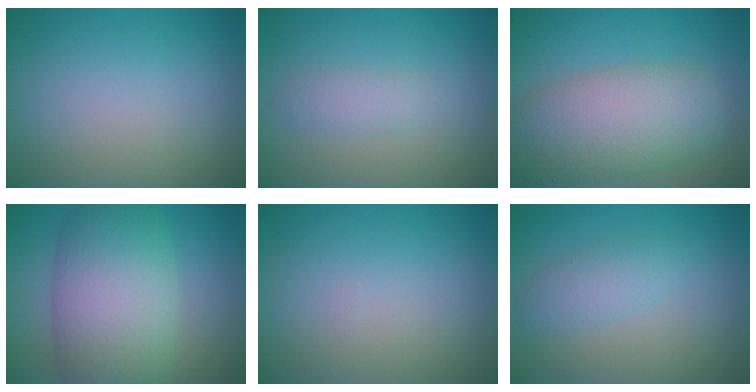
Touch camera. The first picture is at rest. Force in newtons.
{"total": 1.6, "press": 1.6, "slide": 0.1}
{"total": 8.2, "press": 8.2, "slide": 0.5}
{"total": 9.6, "press": 9.6, "slide": 0.4}
{"total": 0.0}
{"total": 2.0, "press": 2.0, "slide": 0.1}